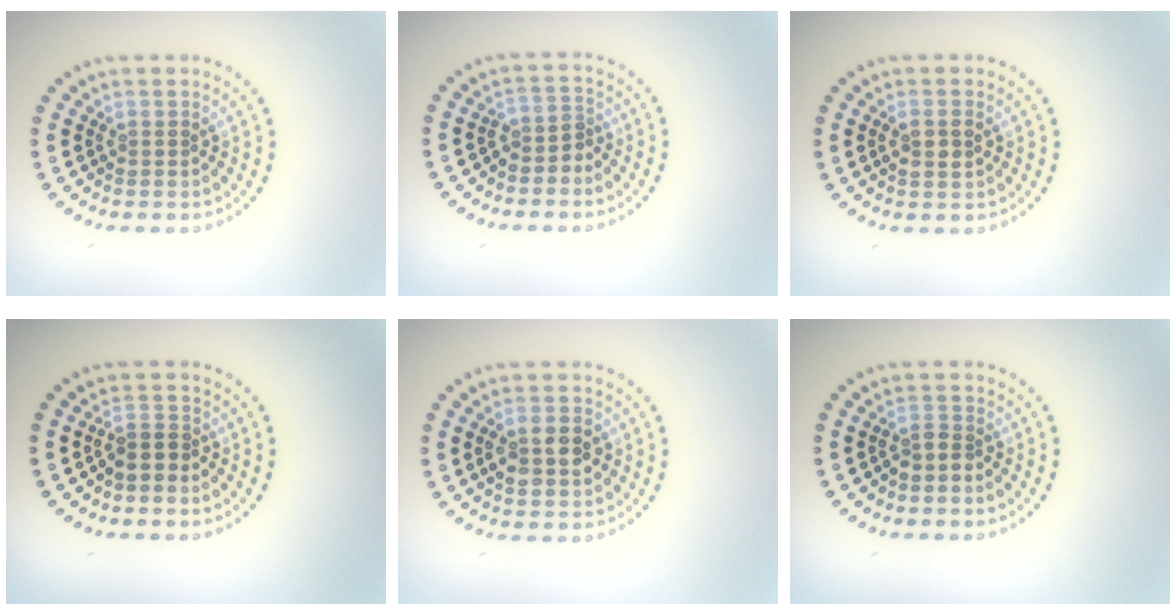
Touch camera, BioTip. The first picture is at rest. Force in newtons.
{"total": 2.0, "press": 1.6, "slide": 1.2}
{"total": 1.7, "press": 1.7, "slide": 0.4}
{"total": 1.5, "press": 1.1, "slide": 1.0}
{"total": 3.0, "press": 3.0, "slide": 0.3}
{"total": 1.6, "press": 1.2, "slide": 1.0}